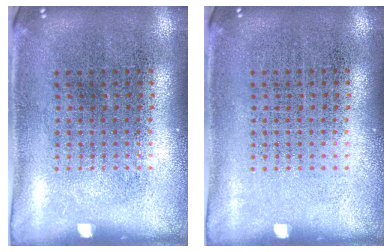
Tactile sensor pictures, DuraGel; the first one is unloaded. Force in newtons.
{"total": 0.0}